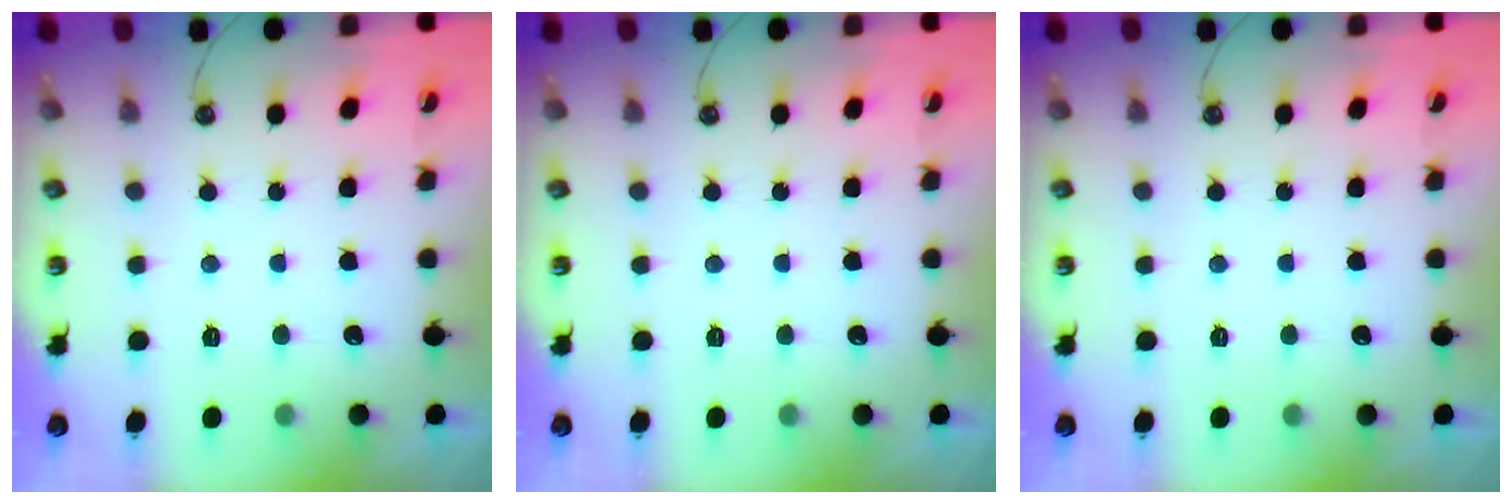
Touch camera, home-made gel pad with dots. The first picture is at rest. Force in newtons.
{"total": 0.0}
{"total": 0.0}